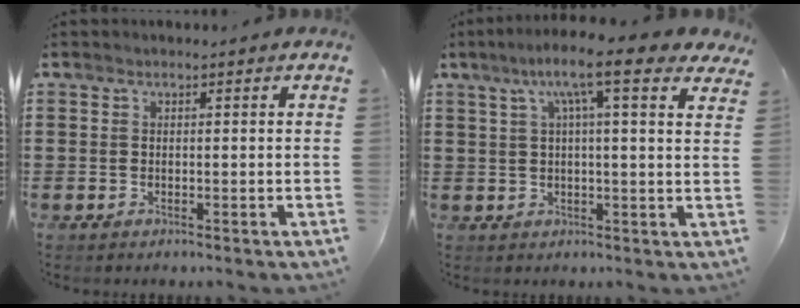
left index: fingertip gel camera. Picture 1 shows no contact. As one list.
[{"total": 9.0, "force": [5.4, 1.1, 7.1], "torque": [-0.138, -0.010, 0.086]}]